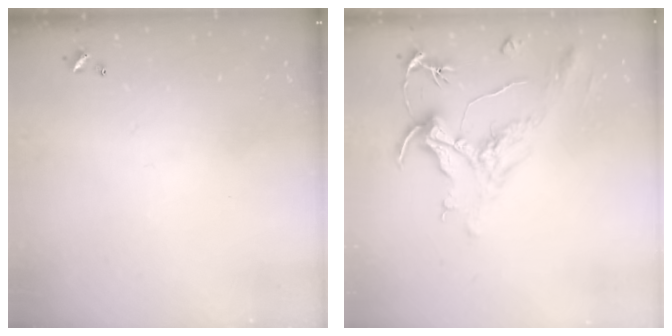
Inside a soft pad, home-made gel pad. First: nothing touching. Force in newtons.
{"total": 2.2, "press": 1.7, "slide": 1.3}